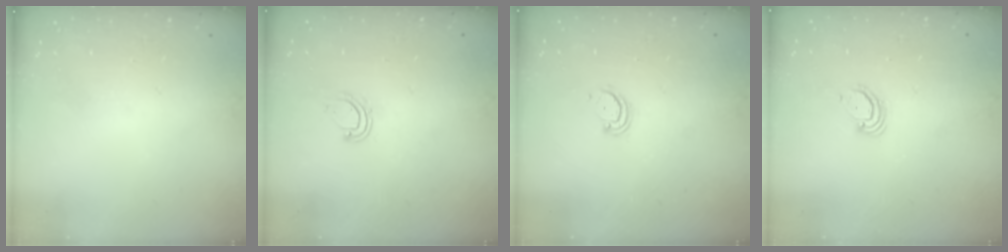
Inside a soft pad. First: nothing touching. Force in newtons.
{"total": 5.2, "press": 5.2, "slide": 0.4}
{"total": 2.9, "press": 2.9, "slide": 0.2}
{"total": 2.9, "press": 2.9, "slide": 0.3}